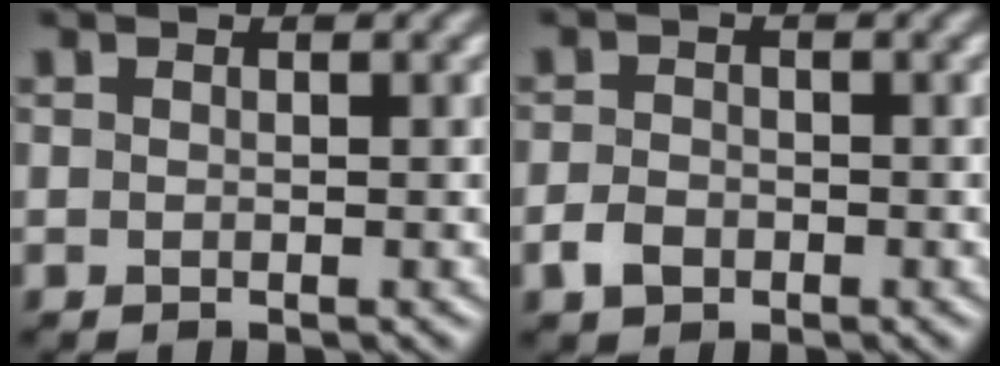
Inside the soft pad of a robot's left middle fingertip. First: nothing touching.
{"total": 2.0, "force": [-1.5, 1.2, 0.7], "torque": [-0.012, 0.000, -0.031]}